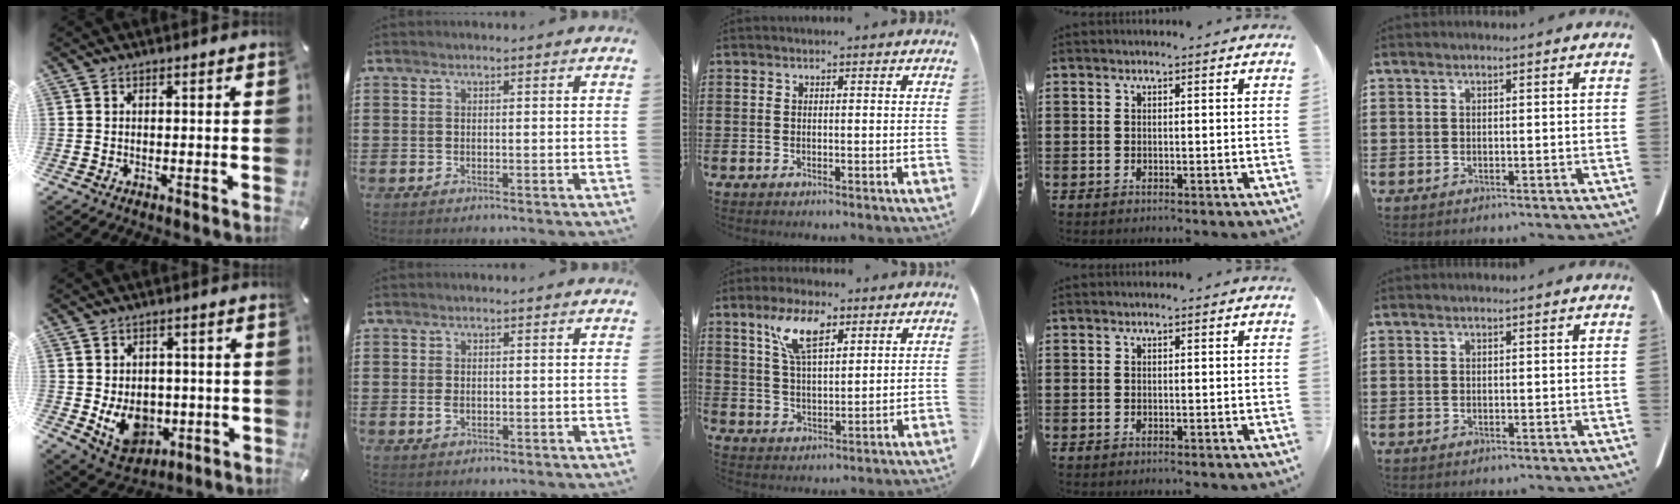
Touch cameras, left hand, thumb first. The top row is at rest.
{"thumb": {"total": 10.1, "force": [-1.6, 8.2, 5.7], "torque": [-0.094, 0.006, -0.024]}, "index": {"total": 1.1, "force": [-0.1, 0.6, 1.0], "torque": [-0.026, -0.002, -0.004]}, "middle": {"total": 8.7, "force": [5.1, 3.2, 6.3], "torque": [-0.129, 0.004, 0.090]}}